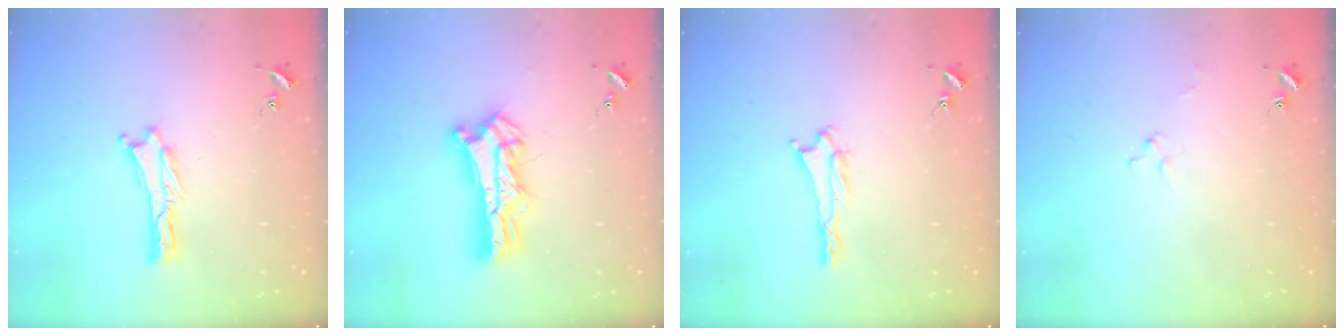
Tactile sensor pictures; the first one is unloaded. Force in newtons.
{"total": 7.1, "press": 7.1, "slide": 0.3}
{"total": 1.3, "press": 1.3, "slide": 0.2}
{"total": 2.0, "press": 2.0, "slide": 0.2}